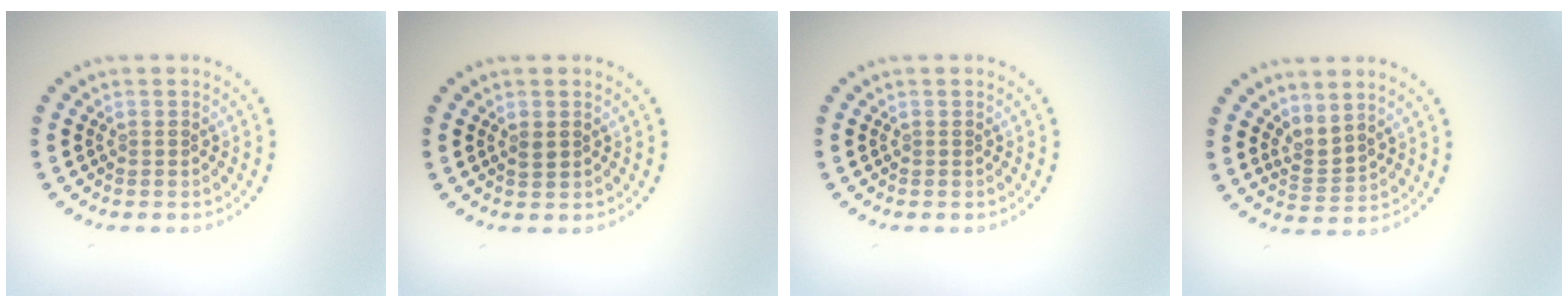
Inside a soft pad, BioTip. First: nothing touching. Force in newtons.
{"total": 1.0, "press": 1.0, "slide": 0.2}
{"total": 0.0}
{"total": 2.1, "press": 1.5, "slide": 1.5}